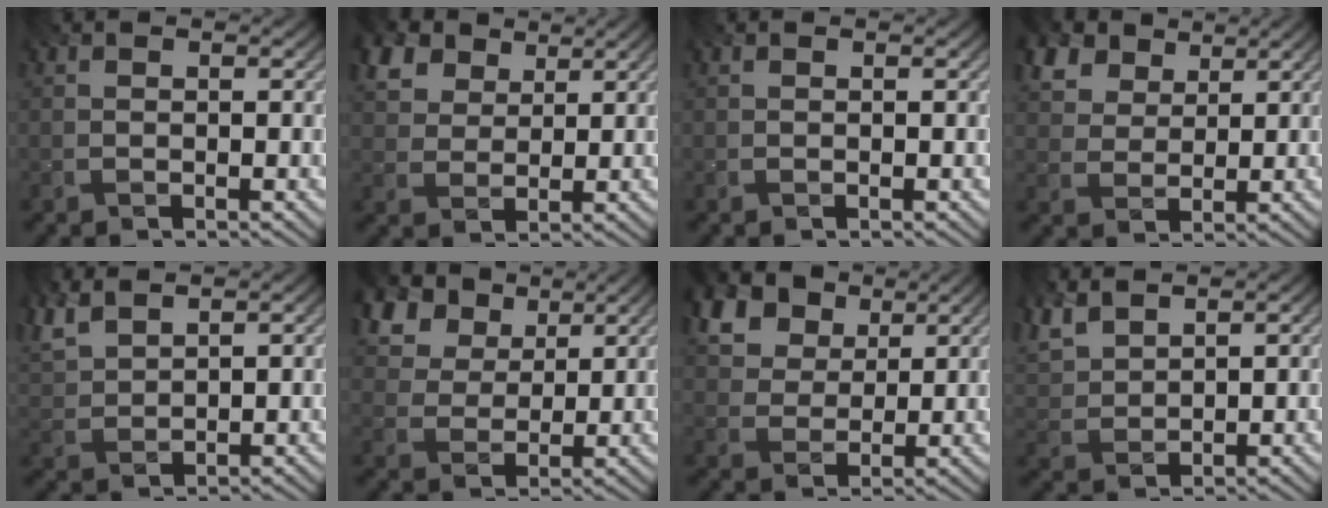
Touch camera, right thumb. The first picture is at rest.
{"total": 6.7, "force": [4.2, 4.1, 3.1], "torque": [-0.094, 0.010, 0.078]}
{"total": 0.0}
{"total": 6.8, "force": [4.3, 4.2, 3.2], "torque": [-0.095, 0.006, 0.084]}
{"total": 5.2, "force": [3.9, 2.0, 2.8], "torque": [-0.091, 0.009, 0.081]}
{"total": 10.0, "force": [5.8, 6.4, 5.1], "torque": [-0.152, 0.003, 0.107]}
{"total": 13.4, "force": [7.6, 8.9, 6.7], "torque": [-0.188, 0.017, 0.143]}
{"total": 5.5, "force": [4.1, 2.4, 2.7], "torque": [-0.088, 0.007, 0.083]}